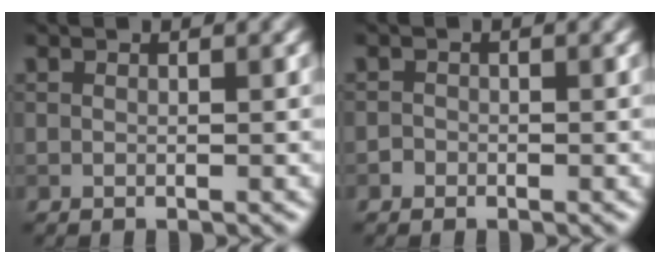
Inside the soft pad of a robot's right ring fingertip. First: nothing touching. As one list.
[{"total": 0.8, "force": [-0.5, 0.6, -0.1], "torque": [0.007, -0.004, -0.010]}]